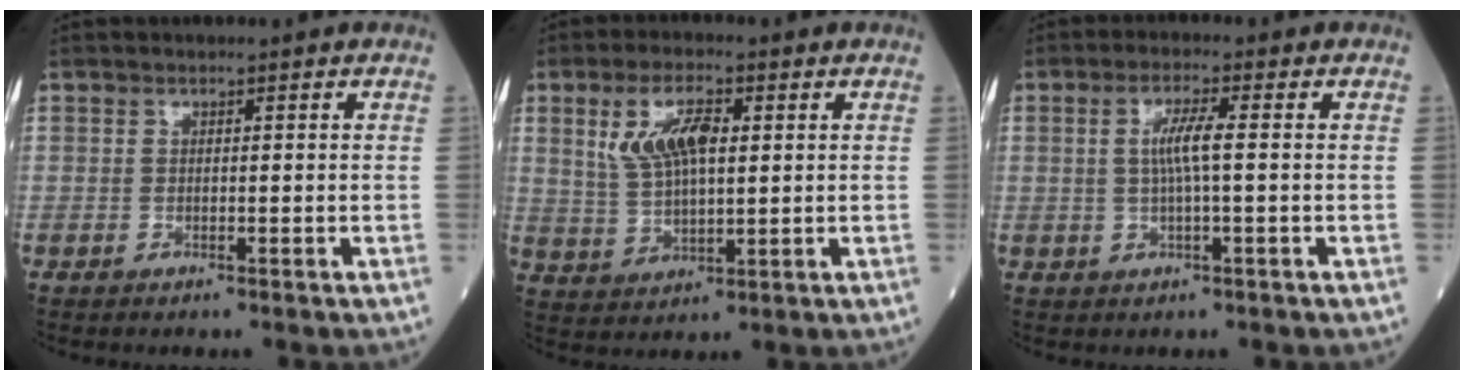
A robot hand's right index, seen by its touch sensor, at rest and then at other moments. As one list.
[{"total": 8.2, "force": [2.6, 2.9, 7.2], "torque": [-0.155, 0.013, 0.057]}, {"total": 4.3, "force": [0.4, 0.0, 4.2], "torque": [-0.084, 0.005, 0.010]}]